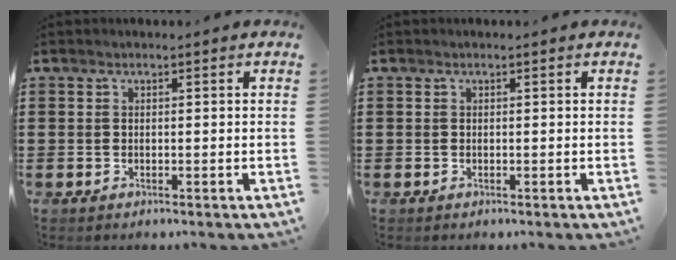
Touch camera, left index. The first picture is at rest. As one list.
[{"total": 0.0}]